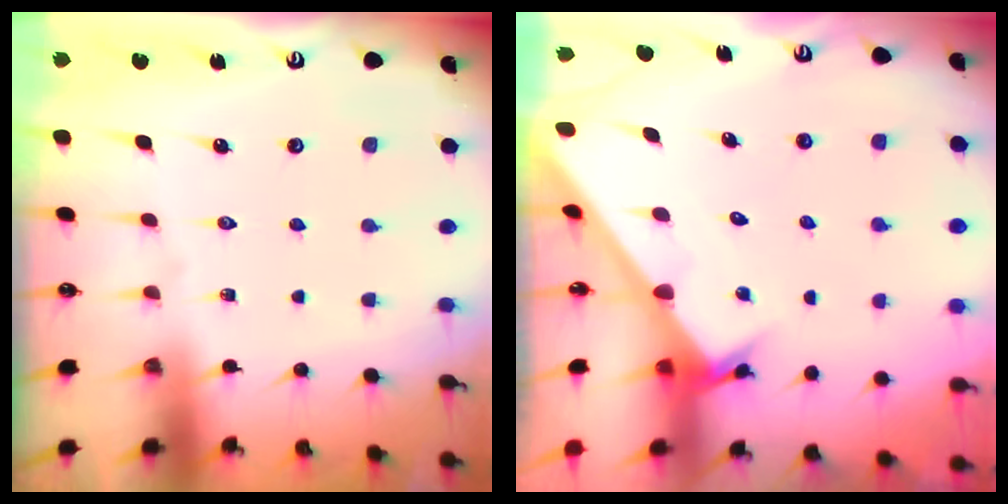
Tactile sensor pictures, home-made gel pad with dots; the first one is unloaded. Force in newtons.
{"total": 2.9, "press": 2.9, "slide": 0.1}